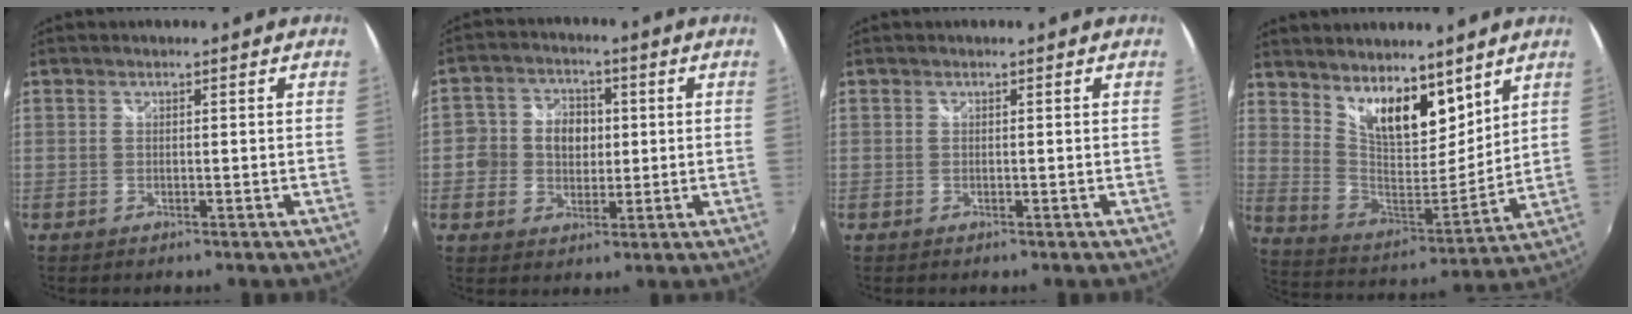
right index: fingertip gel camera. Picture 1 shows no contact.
{"total": 7.6, "force": [-0.2, 6.9, 3.2], "torque": [-0.066, 0.012, -0.006]}
{"total": 0.0}
{"total": 14.9, "force": [10.3, 6.4, 8.7], "torque": [-0.148, -0.002, 0.190]}